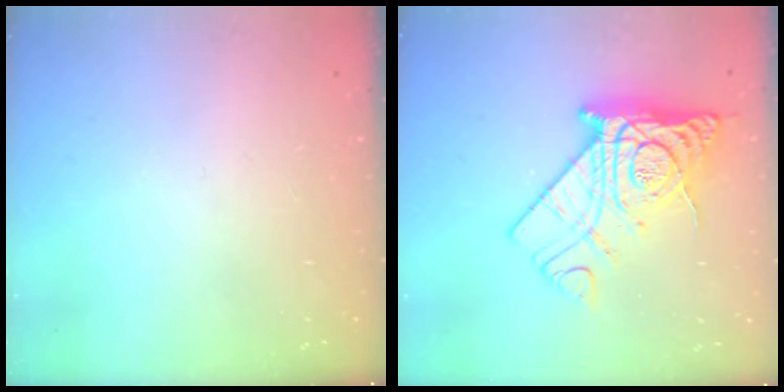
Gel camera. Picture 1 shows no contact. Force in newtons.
{"total": 18.3, "press": 18.2, "slide": 2.0}